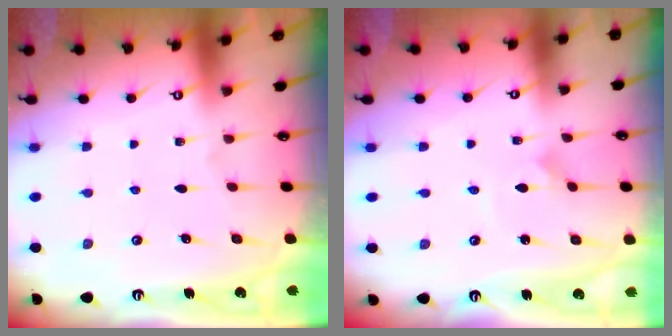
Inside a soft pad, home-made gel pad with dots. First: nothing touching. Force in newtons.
{"total": 1.4, "press": 1.4, "slide": 0.1}